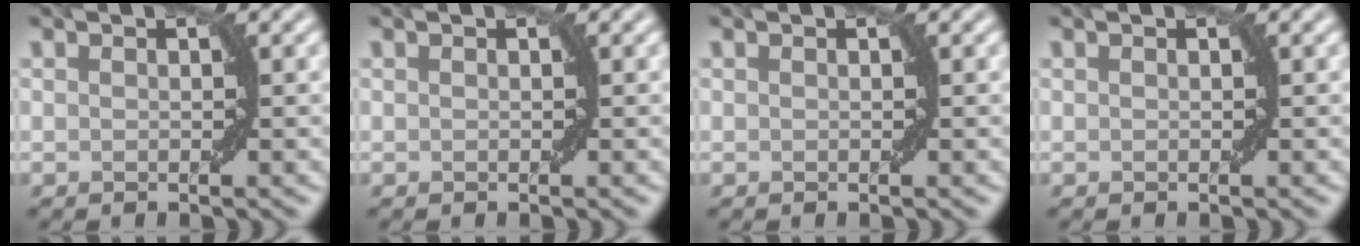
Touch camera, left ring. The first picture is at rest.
{"total": 0.0}
{"total": 0.0}
{"total": 0.0}